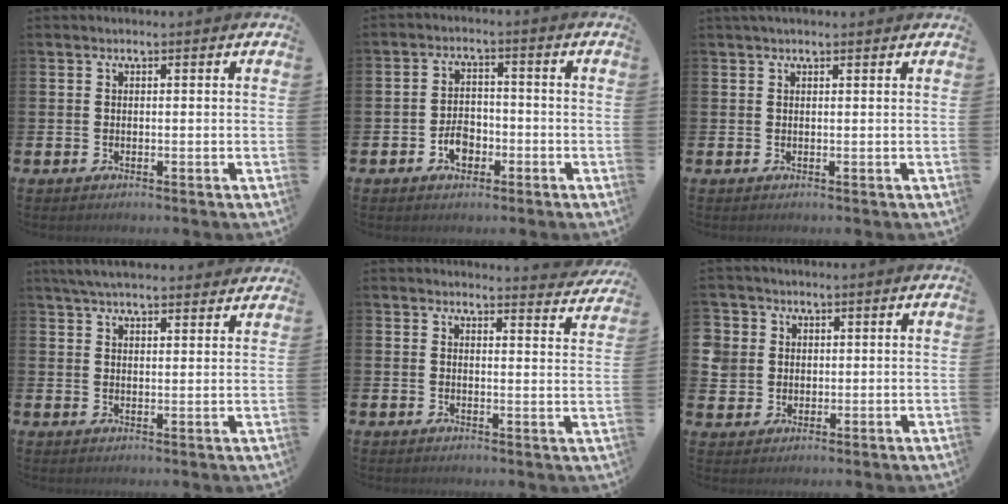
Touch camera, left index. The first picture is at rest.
{"total": 3.8, "force": [-1.7, 2.7, 2.1], "torque": [-0.033, 0.002, -0.035]}
{"total": 0.9, "force": [0.8, 0.1, 0.4], "torque": [-0.001, -0.002, 0.012]}
{"total": 4.9, "force": [4.7, 0.8, 1.4], "torque": [-0.037, -0.013, 0.086]}
{"total": 3.3, "force": [3.3, 0.0, 0.0], "torque": [0.010, -0.027, 0.056]}
{"total": 4.0, "force": [1.6, 3.6, 0.0], "torque": [-0.008, 0.006, 0.024]}